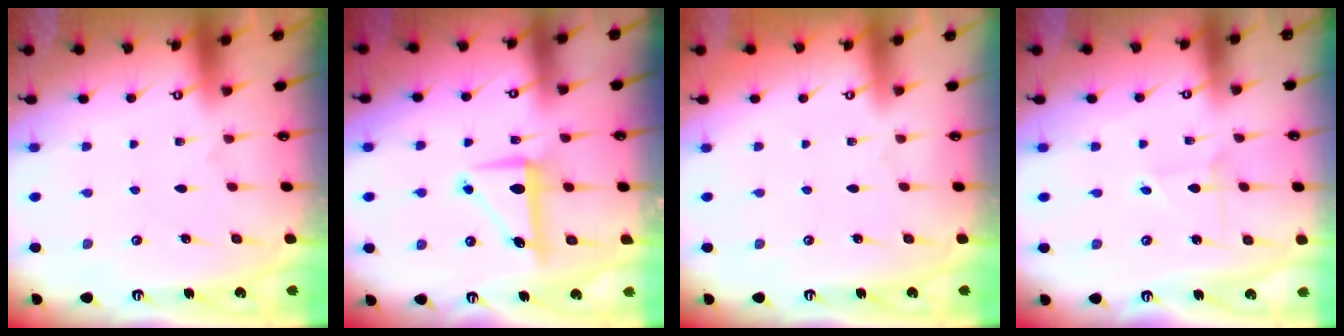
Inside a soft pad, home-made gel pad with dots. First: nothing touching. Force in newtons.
{"total": 8.1, "press": 8.1, "slide": 0.5}
{"total": 0.0}
{"total": 3.1, "press": 3.1, "slide": 0.1}